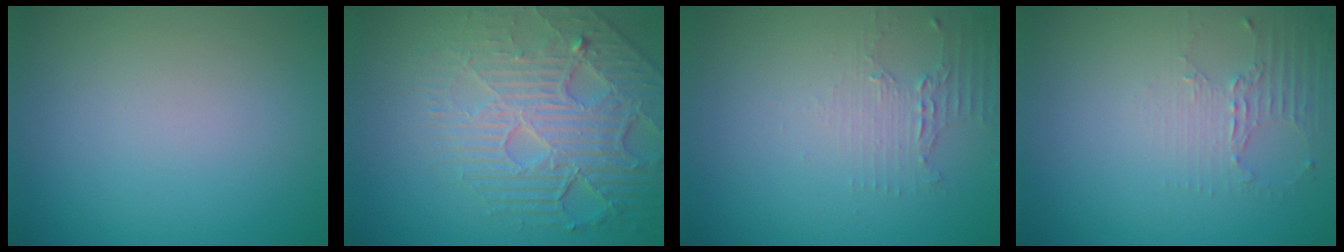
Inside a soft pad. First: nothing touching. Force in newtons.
{"total": 6.5, "press": 5.3, "slide": 3.9}
{"total": 2.2, "press": 1.5, "slide": 1.5}
{"total": 2.0, "press": 1.5, "slide": 1.4}